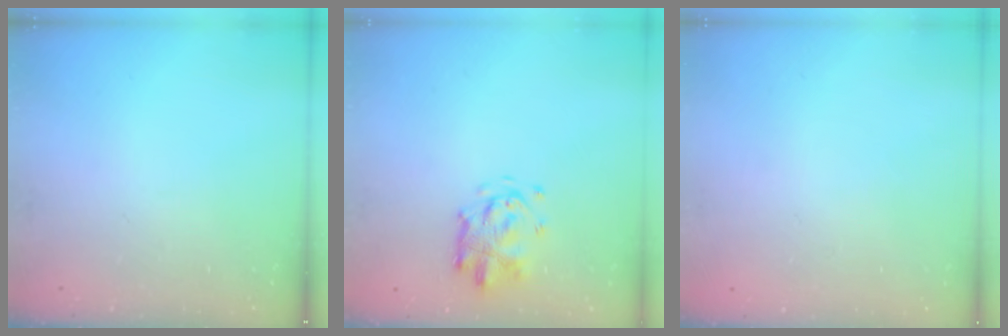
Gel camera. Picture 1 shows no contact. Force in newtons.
{"total": 3.5, "press": 3.5, "slide": 0.3}
{"total": 1.6, "press": 1.6, "slide": 0.2}